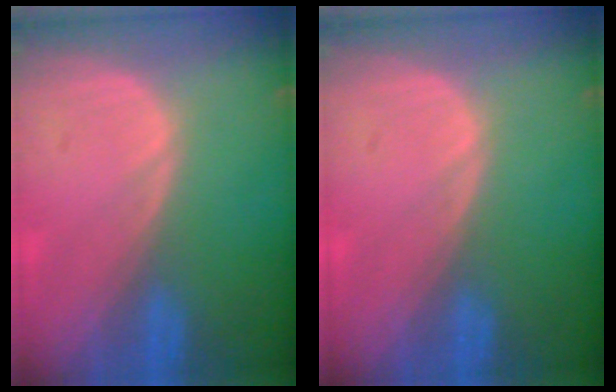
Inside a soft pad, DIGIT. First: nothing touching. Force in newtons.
{"total": 0.0}